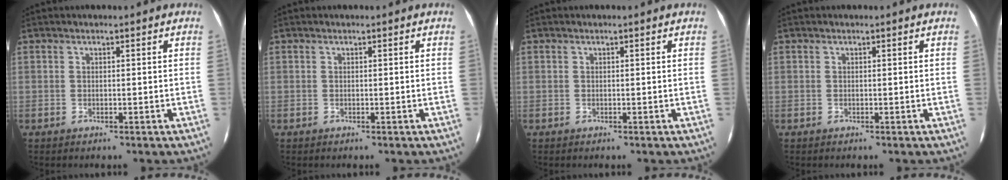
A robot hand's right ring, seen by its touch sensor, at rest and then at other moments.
{"total": 0.0}
{"total": 0.0}
{"total": 0.0}